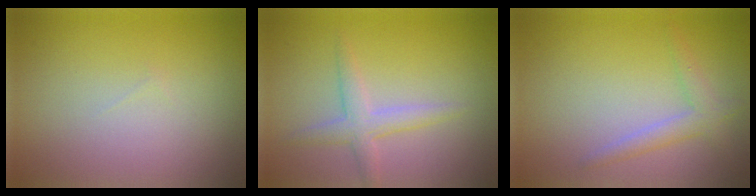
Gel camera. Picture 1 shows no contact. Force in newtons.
{"total": 2.4, "press": 2.4, "slide": 0.1}
{"total": 2.1, "press": 2.1, "slide": 0.1}